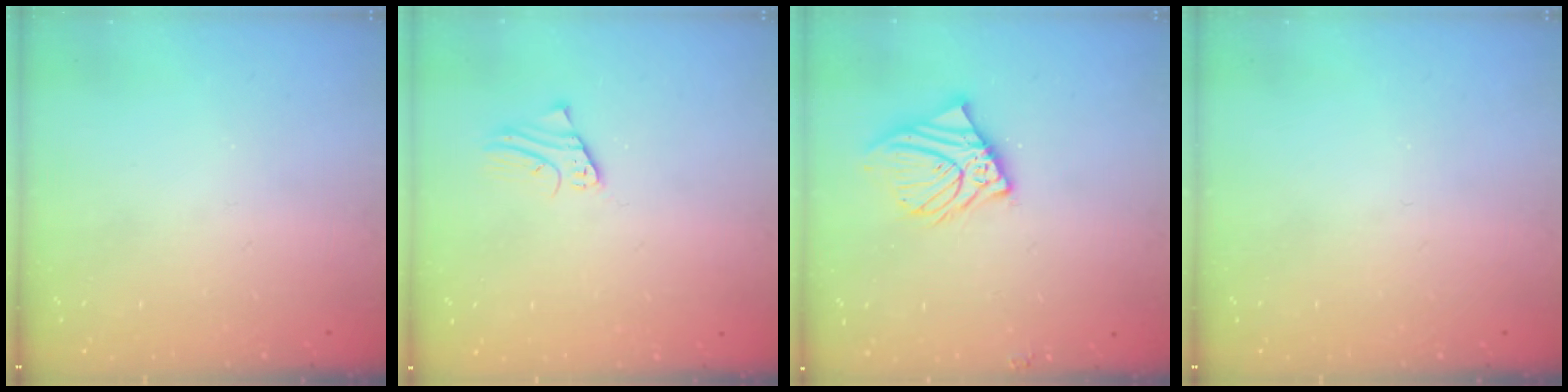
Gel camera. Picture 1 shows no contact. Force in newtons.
{"total": 1.8, "press": 1.7, "slide": 0.1}
{"total": 11.2, "press": 11.0, "slide": 2.0}
{"total": 0.0}